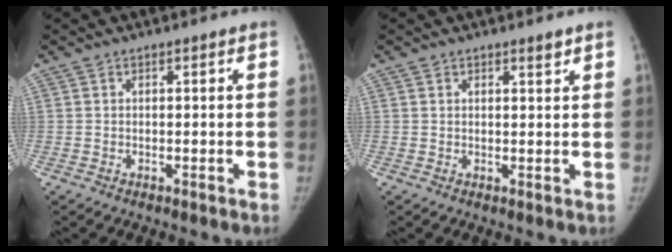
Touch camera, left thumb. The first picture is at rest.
{"total": 1.4, "force": [1.1, 0.4, 0.7], "torque": [-0.003, -0.008, 0.017]}